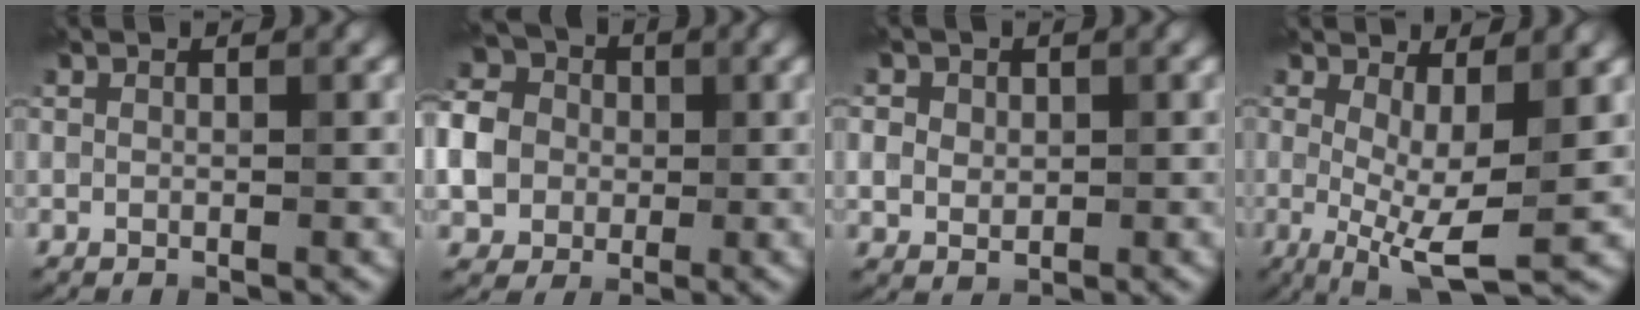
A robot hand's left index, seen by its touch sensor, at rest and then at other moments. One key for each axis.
{"total": 7.5, "fx": -0.6, "fy": 6.5, "fz": 3.7, "tx": -0.092, "ty": 0.007, "tz": -0.025}
{"total": 3.5, "fx": 1.2, "fy": 2.9, "fz": 1.6, "tx": -0.034, "ty": 0.009, "tz": 0.016}
{"total": 6.1, "fx": -0.1, "fy": 1.9, "fz": 5.8, "tx": -0.108, "ty": -0.012, "tz": -0.001}